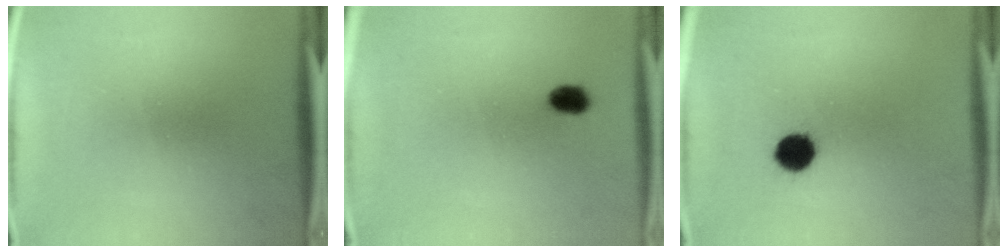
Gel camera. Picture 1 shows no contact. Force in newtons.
{"total": 2.6}
{"total": 5.9}